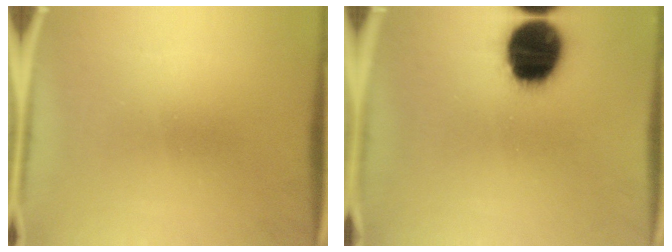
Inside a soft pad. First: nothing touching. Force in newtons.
{"total": 19.3}